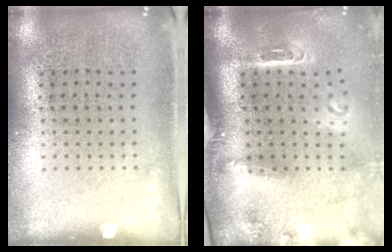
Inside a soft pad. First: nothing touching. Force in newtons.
{"total": 3.1, "press": 2.1, "slide": 2.3}